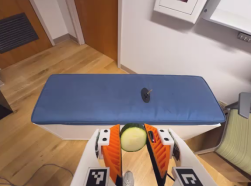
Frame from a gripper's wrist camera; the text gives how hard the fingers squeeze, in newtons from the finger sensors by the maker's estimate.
{"total": 8.0, "left": 7.8, "right": 8.2}